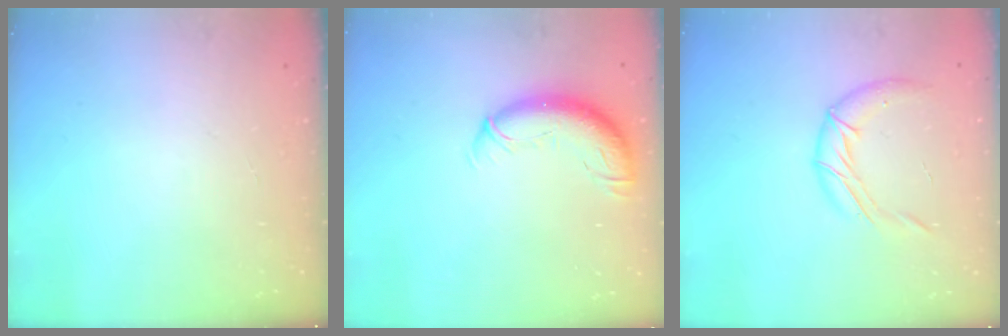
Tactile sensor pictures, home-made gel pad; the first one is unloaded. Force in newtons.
{"total": 11.5, "press": 11.2, "slide": 2.8}
{"total": 10.8, "press": 10.7, "slide": 1.3}